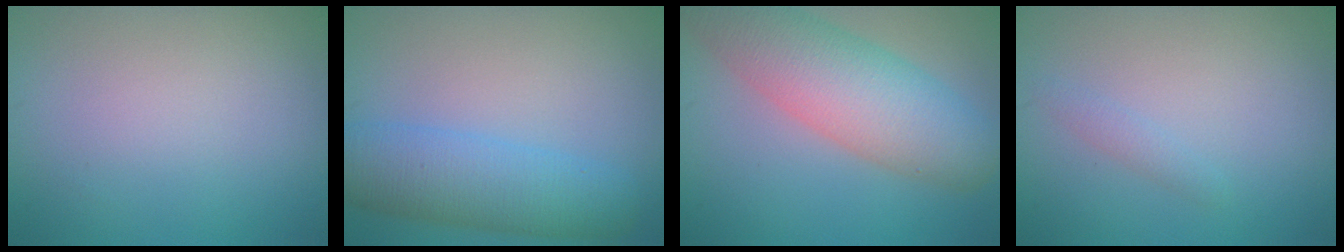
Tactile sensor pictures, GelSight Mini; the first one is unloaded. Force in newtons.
{"total": 6.3, "press": 6.3, "slide": 0.4}
{"total": 8.0, "press": 8.0, "slide": 0.3}
{"total": 1.0, "press": 1.0, "slide": 0.0}